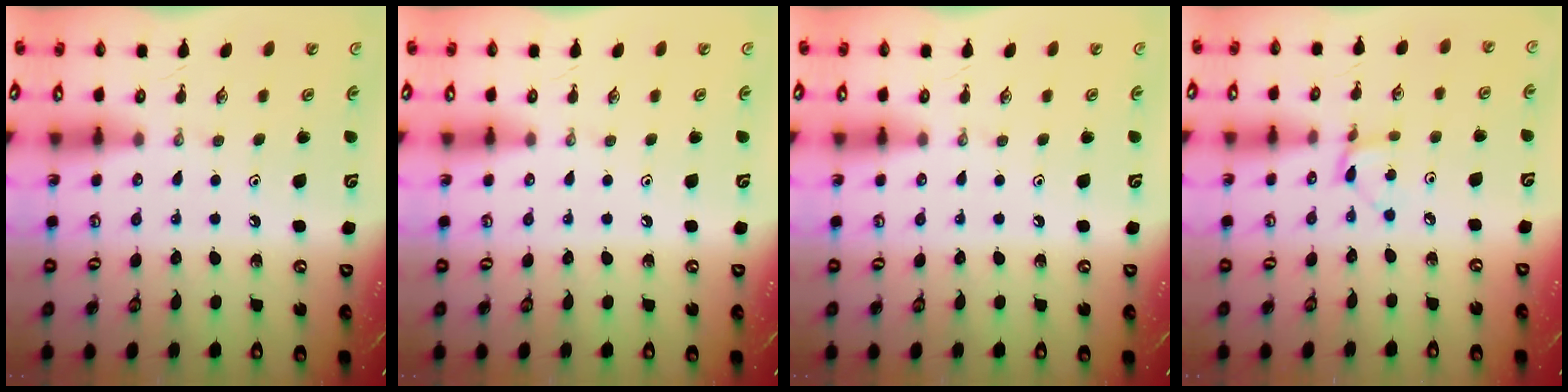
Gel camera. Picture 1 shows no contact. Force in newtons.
{"total": 0.0}
{"total": 0.0}
{"total": 3.5, "press": 3.5, "slide": 0.4}